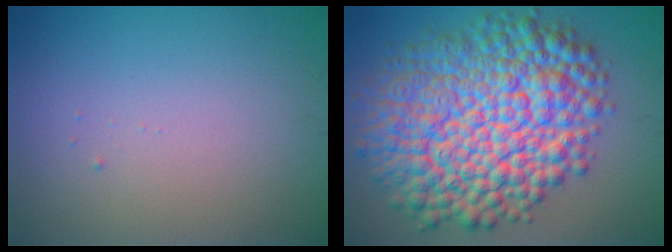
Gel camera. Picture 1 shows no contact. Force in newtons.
{"total": 13.9, "press": 13.9, "slide": 0.3}